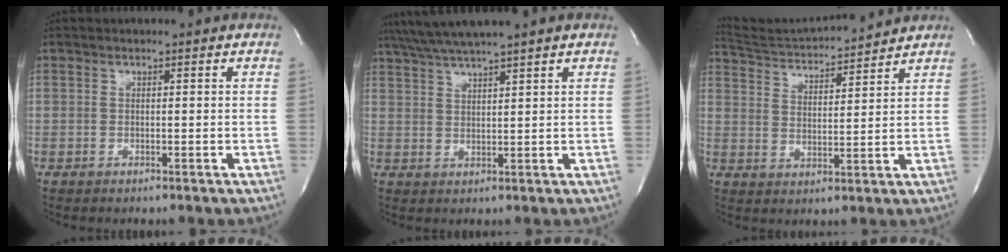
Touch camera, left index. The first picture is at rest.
{"total": 6.8, "force": [5.8, -1.4, 3.3], "torque": [-0.061, 0.017, 0.107]}
{"total": 12.3, "force": [12.0, -0.1, 3.0], "torque": [-0.066, 0.012, 0.196]}